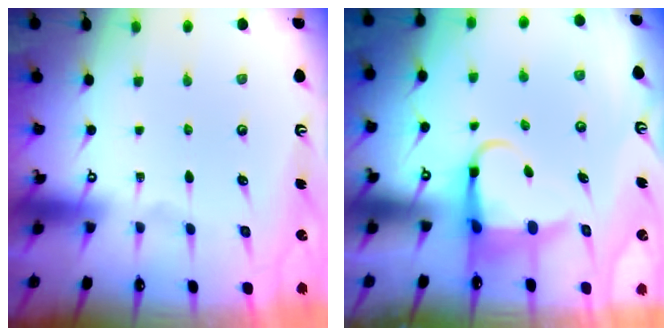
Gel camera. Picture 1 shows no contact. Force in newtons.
{"total": 5.4, "press": 5.3, "slide": 1.1}